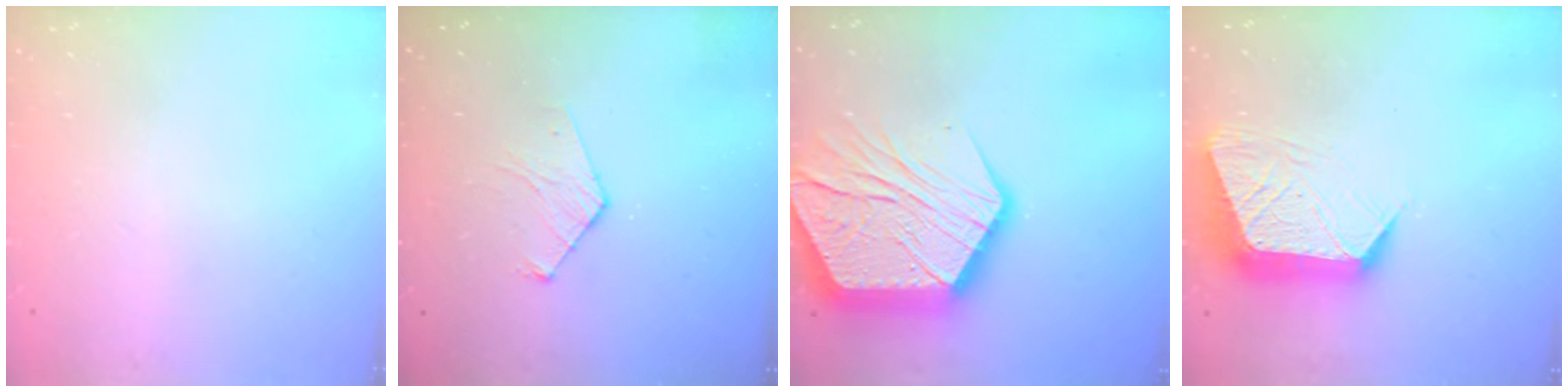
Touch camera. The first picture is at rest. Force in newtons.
{"total": 4.3, "press": 4.3, "slide": 0.5}
{"total": 27.1, "press": 27.0, "slide": 2.2}
{"total": 13.1, "press": 13.1, "slide": 1.2}